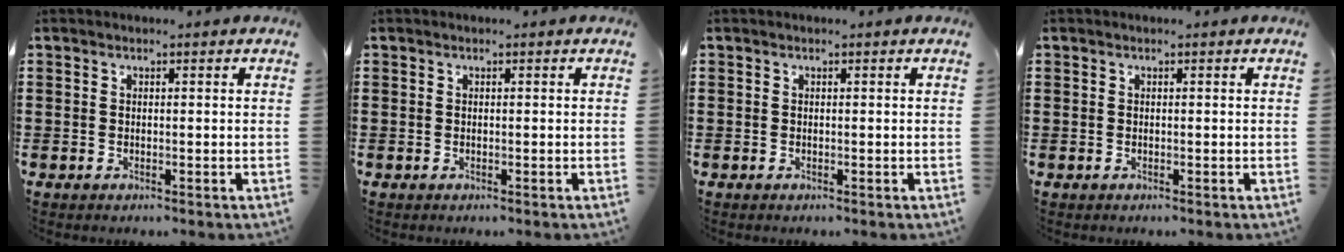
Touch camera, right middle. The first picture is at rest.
{"total": 0.0}
{"total": 0.0}
{"total": 0.0}